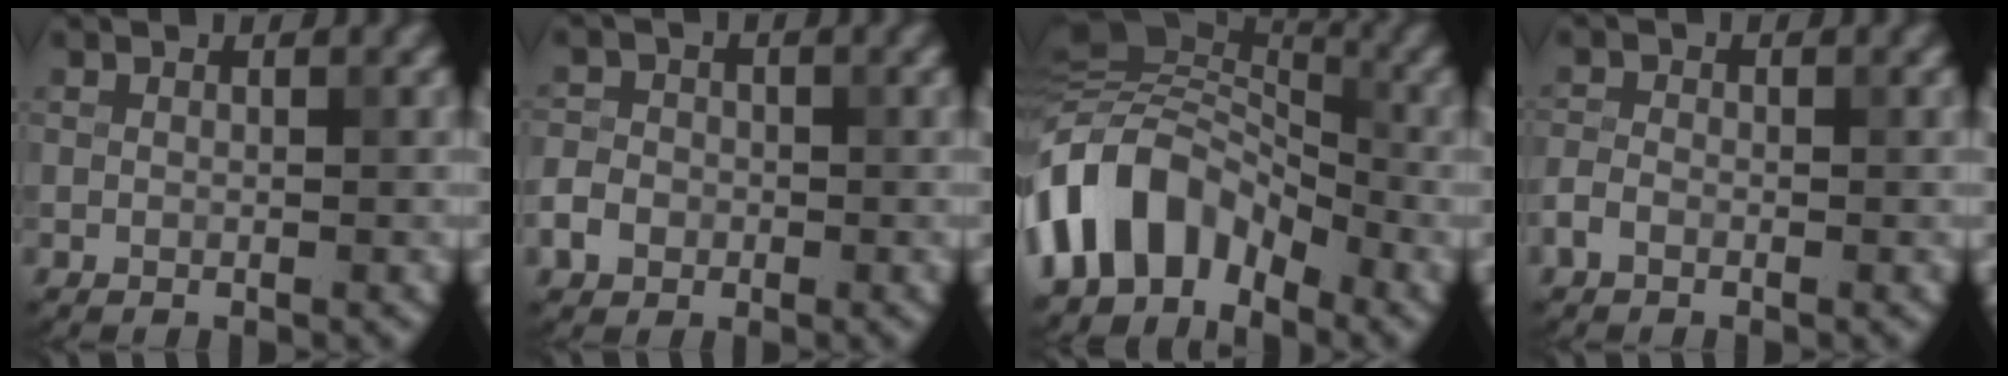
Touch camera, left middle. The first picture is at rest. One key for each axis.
{"total": 2.7, "fx": -1.0, "fy": 2.2, "fz": 1.1, "tx": -0.010, "ty": 0.001, "tz": -0.023}
{"total": 9.4, "fx": -4.8, "fy": 5.9, "fz": 5.6, "tx": -0.091, "ty": 0.017, "tz": -0.108}
{"total": 1.5, "fx": -0.9, "fy": 0.8, "fz": 0.8, "tx": -0.014, "ty": 0.004, "tz": -0.024}